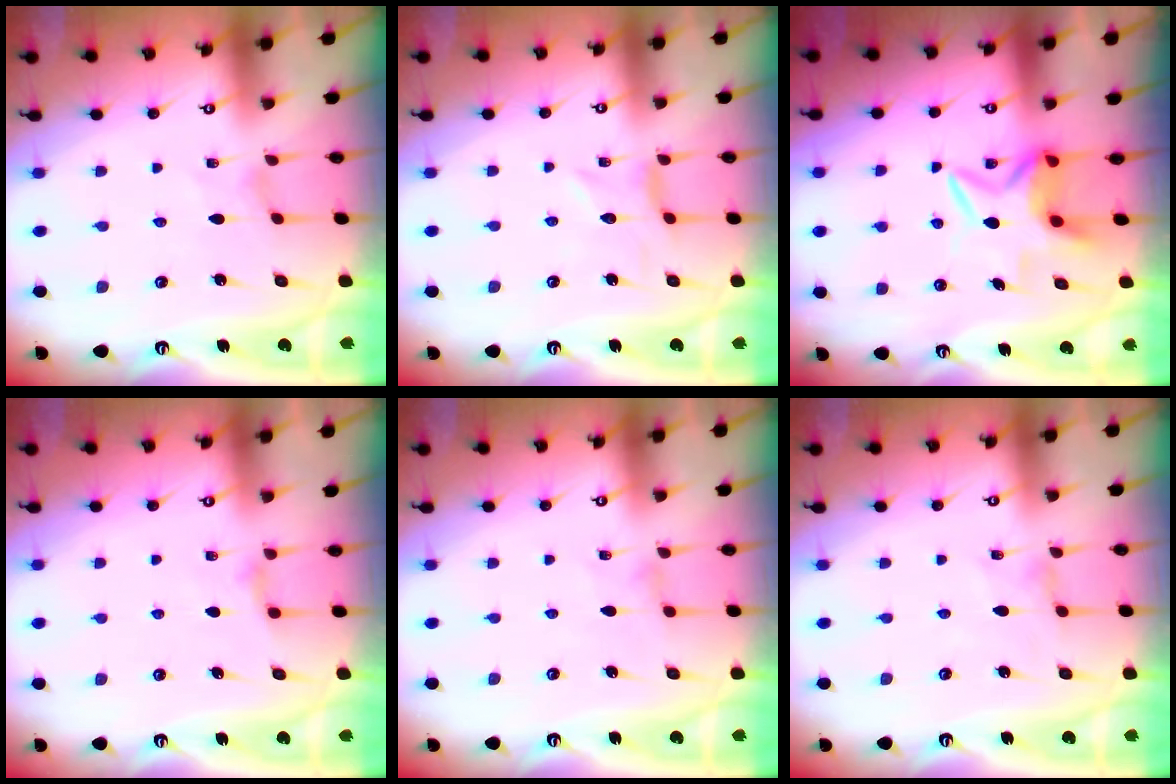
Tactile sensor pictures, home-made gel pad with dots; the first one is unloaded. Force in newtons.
{"total": 0.0}
{"total": 7.3, "press": 7.2, "slide": 0.5}
{"total": 3.1, "press": 3.0, "slide": 0.3}
{"total": 0.7, "press": 0.7, "slide": 0.3}
{"total": 0.0}